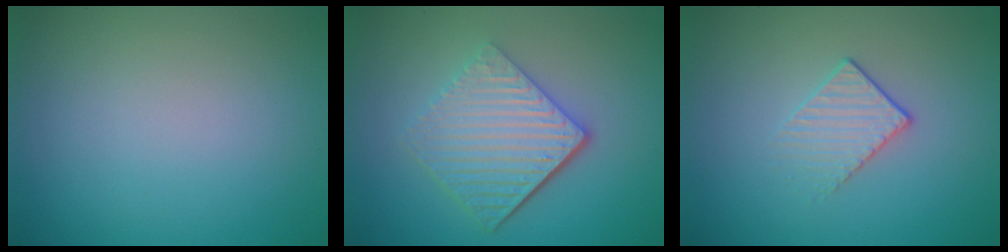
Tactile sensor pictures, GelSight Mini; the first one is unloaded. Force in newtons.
{"total": 5.7, "press": 4.0, "slide": 4.0}
{"total": 1.6, "press": 1.1, "slide": 1.1}